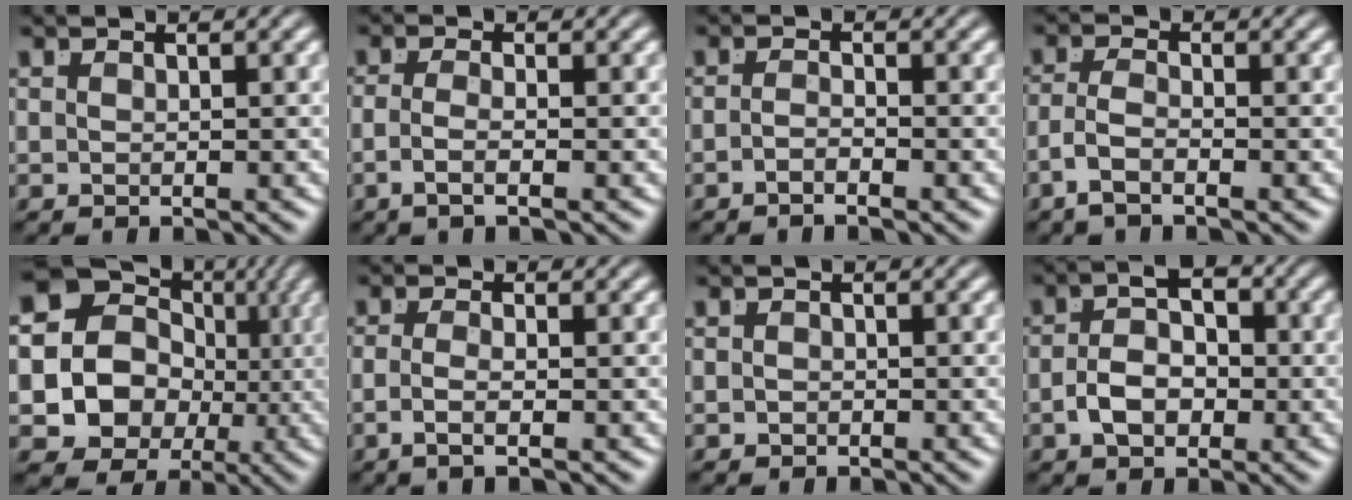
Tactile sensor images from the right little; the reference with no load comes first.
{"total": 2.3, "force": [-1.2, -0.1, 2.0], "torque": [-0.044, -0.015, -0.014]}
{"total": 1.8, "force": [-1.6, -0.5, 0.7], "torque": [-0.012, -0.008, -0.028]}
{"total": 2.7, "force": [-1.6, 1.2, 1.9], "torque": [-0.050, -0.017, -0.023]}
{"total": 18.0, "force": [0.2, 16.1, 8.1], "torque": [-0.231, -0.068, 0.006]}
{"total": 2.3, "force": [-1.2, -0.3, 2.0], "torque": [-0.043, -0.014, -0.014]}
{"total": 0.6, "force": [-0.5, -0.1, -0.2], "torque": [0.003, -0.011, -0.002]}
{"total": 4.3, "force": [-0.7, 2.4, 3.5], "torque": [-0.048, 0.000, -0.012]}